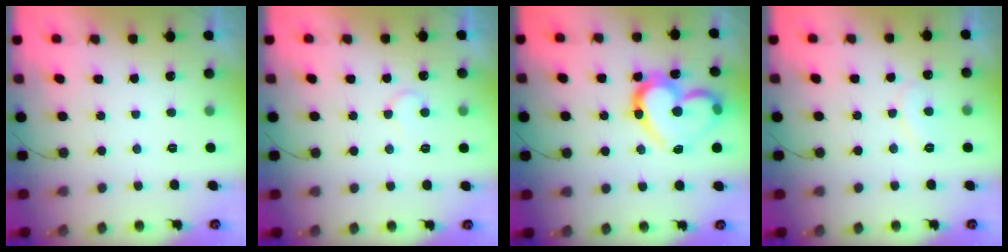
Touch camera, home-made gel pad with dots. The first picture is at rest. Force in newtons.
{"total": 5.0, "press": 5.0, "slide": 0.5}
{"total": 18.6, "press": 18.5, "slide": 1.8}
{"total": 6.0, "press": 6.0, "slide": 0.4}